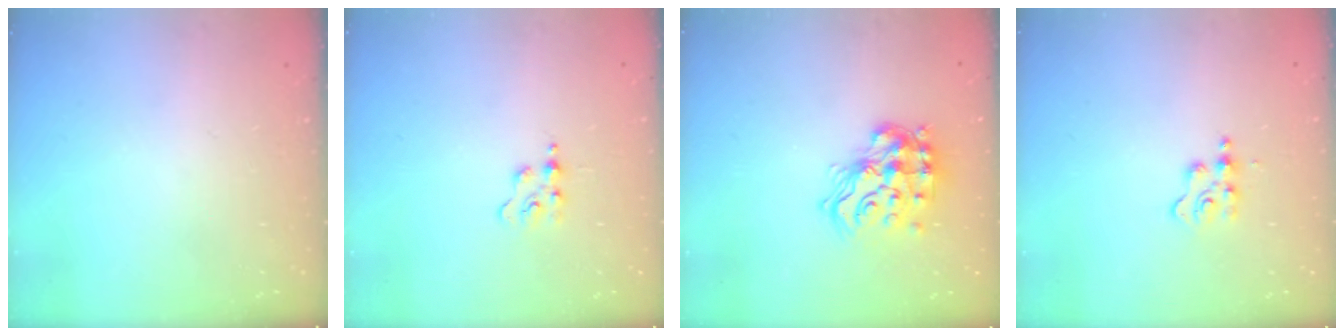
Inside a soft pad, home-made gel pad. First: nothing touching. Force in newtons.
{"total": 2.8, "press": 2.7, "slide": 0.5}
{"total": 16.0, "press": 15.8, "slide": 2.2}
{"total": 3.4, "press": 3.3, "slide": 0.6}